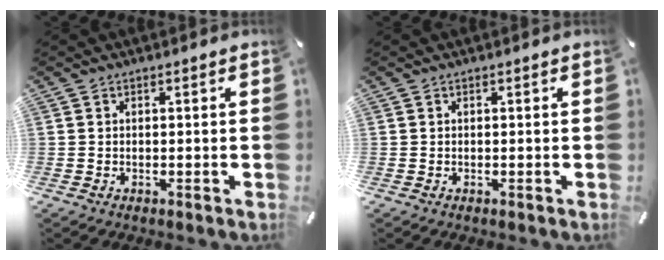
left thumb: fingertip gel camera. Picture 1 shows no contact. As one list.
[{"total": 0.0}]